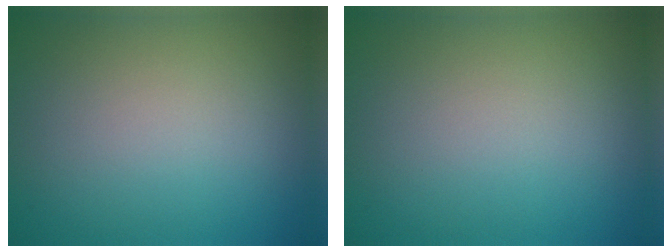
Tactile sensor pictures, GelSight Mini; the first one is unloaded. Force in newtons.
{"total": 0.0}